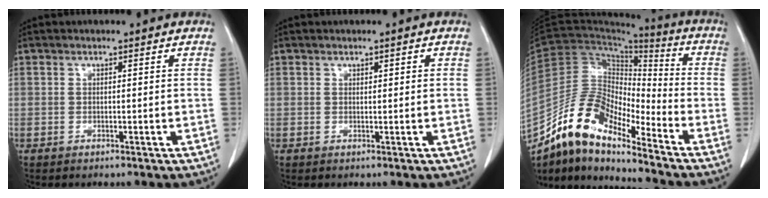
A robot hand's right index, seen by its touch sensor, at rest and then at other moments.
{"total": 0.8, "force": [0.3, 0.3, 0.7], "torque": [-0.010, 0.003, 0.005]}
{"total": 12.6, "force": [-10.6, 3.5, 6.0], "torque": [-0.113, 0.039, -0.195]}